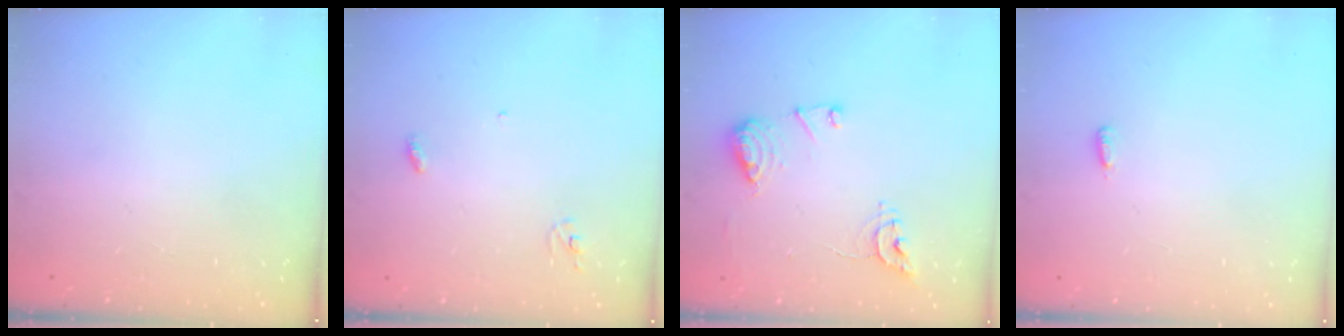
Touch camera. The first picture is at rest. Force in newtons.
{"total": 2.9, "press": 2.9, "slide": 0.2}
{"total": 12.1, "press": 12.0, "slide": 1.2}
{"total": 2.7, "press": 2.6, "slide": 0.9}